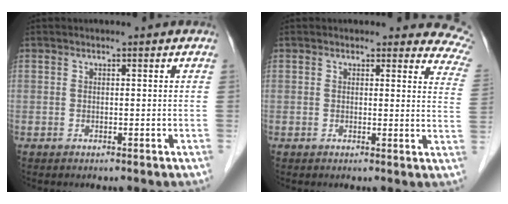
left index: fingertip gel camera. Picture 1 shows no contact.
{"total": 8.8, "force": [8.1, 3.1, 1.7], "torque": [0.026, -0.036, 0.042]}